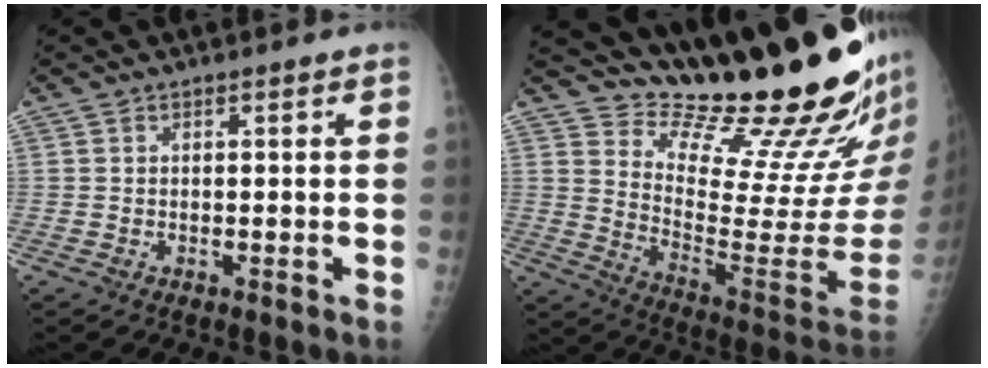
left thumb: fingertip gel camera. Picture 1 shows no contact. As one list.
[{"total": 25.1, "force": [20.5, 4.5, 13.8], "torque": [-0.172, -0.171, 0.301]}]